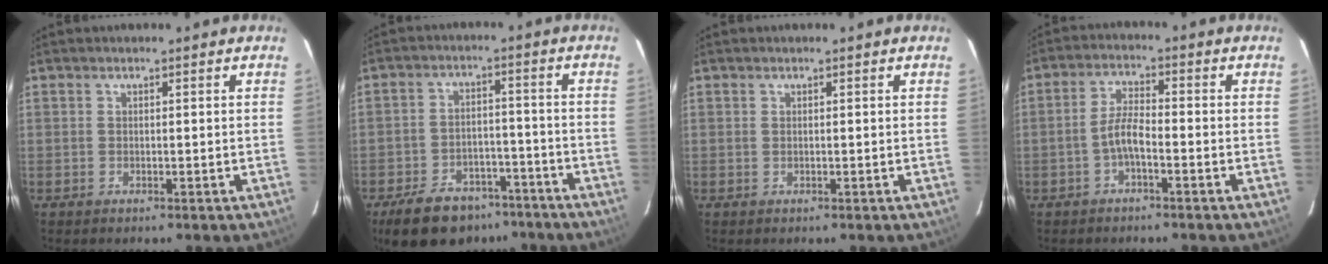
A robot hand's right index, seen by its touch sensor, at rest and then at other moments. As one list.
[{"total": 14.4, "force": [-10.5, 7.8, 6.0], "torque": [-0.142, 0.013, -0.147]}, {"total": 0.0}, {"total": 3.8, "force": [-2.1, 0.8, 3.1], "torque": [-0.068, 0.011, -0.042]}]